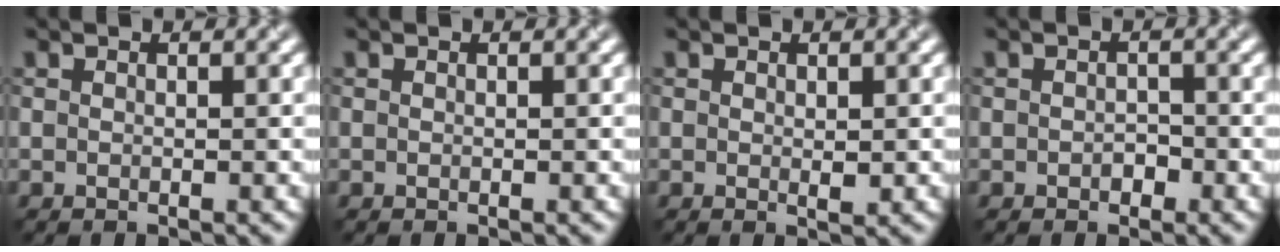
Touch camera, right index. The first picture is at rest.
{"total": 0.0}
{"total": 0.8, "force": [0.0, 0.3, 0.8], "torque": [-0.011, -0.002, 0.001]}
{"total": 1.1, "force": [-0.4, 0.8, 0.6], "torque": [-0.010, -0.003, -0.008]}